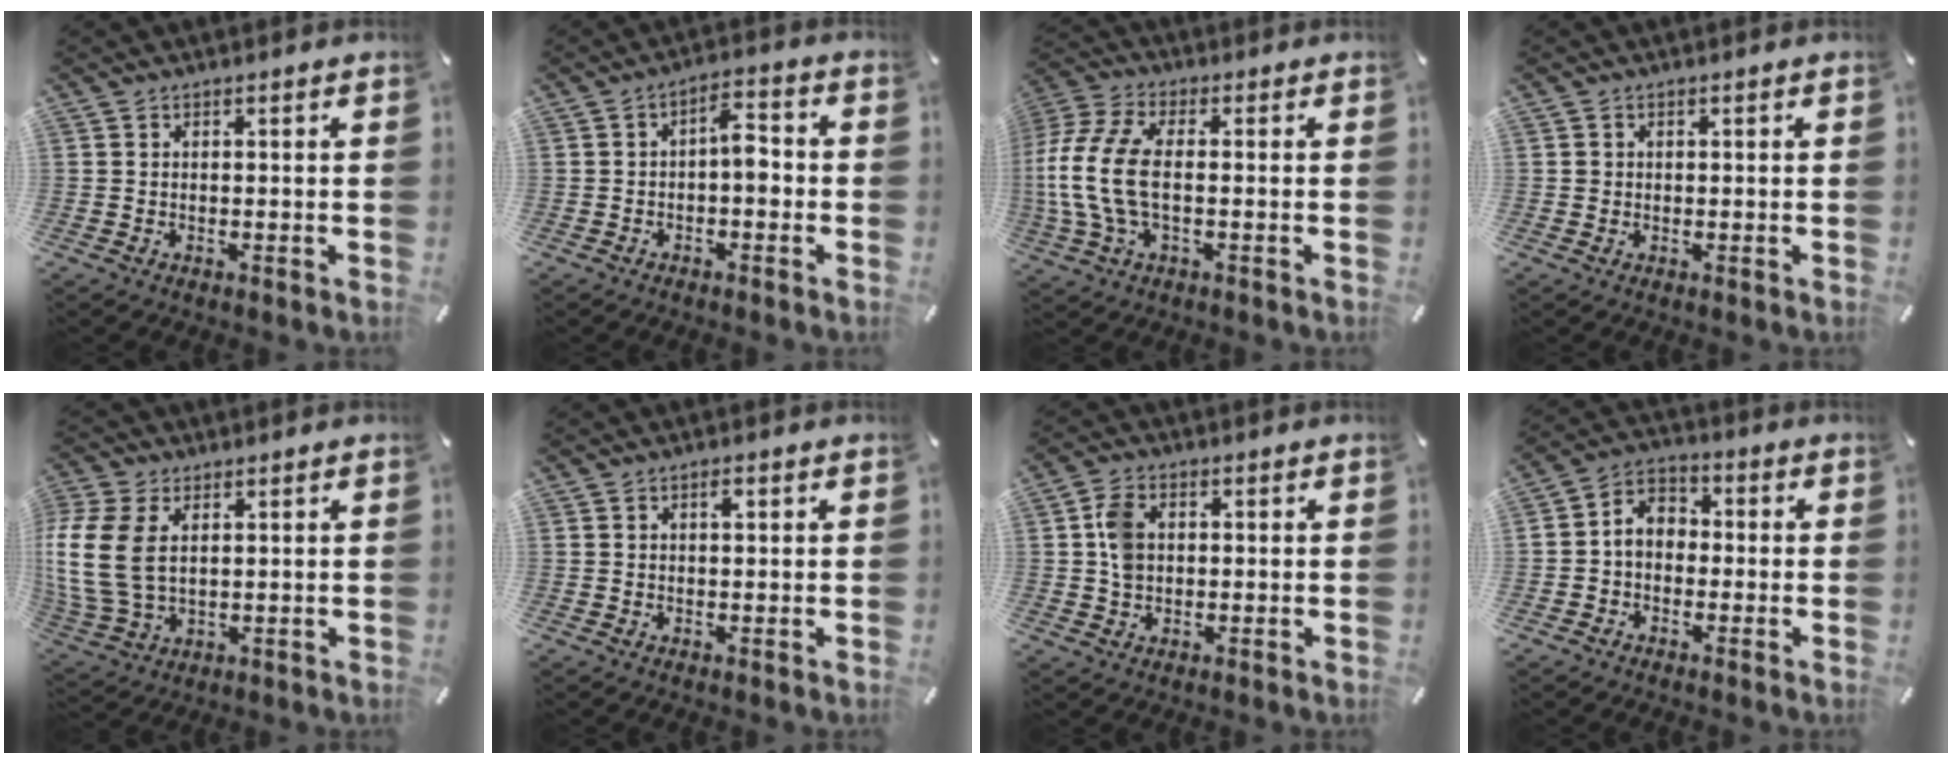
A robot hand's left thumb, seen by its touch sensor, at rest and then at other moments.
{"total": 5.7, "force": [-1.2, 2.9, 4.8], "torque": [-0.076, 0.018, -0.024]}
{"total": 13.4, "force": [-1.0, 7.0, 11.4], "torque": [-0.247, -0.004, -0.016]}
{"total": 0.8, "force": [0.0, 0.8, 0.1], "torque": [0.001, 0.007, -0.002]}
{"total": 13.3, "force": [2.3, 9.3, 9.2], "torque": [-0.229, -0.004, 0.045]}
{"total": 1.7, "force": [0.6, 0.8, 1.4], "torque": [-0.020, 0.002, 0.007]}
{"total": 5.7, "force": [0.6, 4.4, 3.6], "torque": [-0.064, 0.009, 0.012]}
{"total": 5.4, "force": [-1.5, 4.6, 2.5], "torque": [-0.057, 0.013, -0.030]}